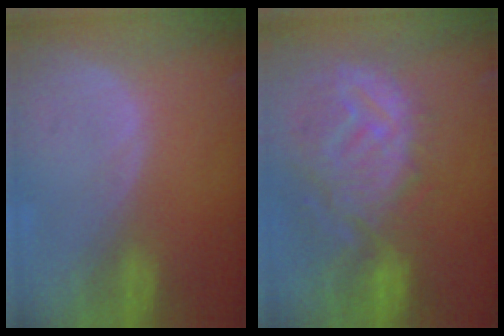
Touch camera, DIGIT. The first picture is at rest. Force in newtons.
{"total": 12.1, "press": 10.9, "slide": 5.4}